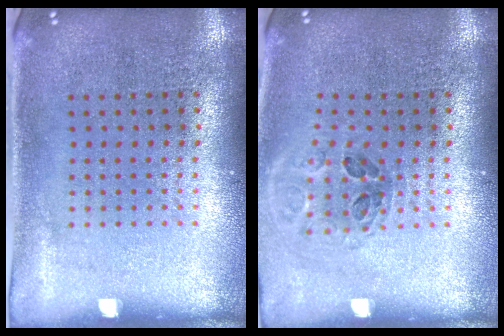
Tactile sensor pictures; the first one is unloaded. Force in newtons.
{"total": 0.9, "press": 0.9, "slide": 0.1}